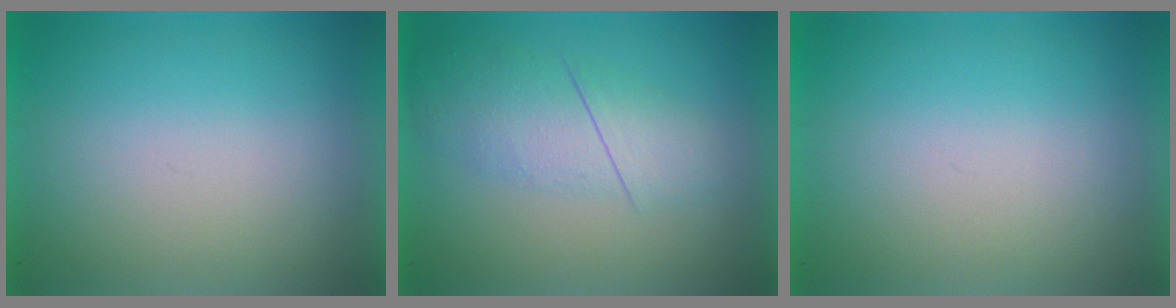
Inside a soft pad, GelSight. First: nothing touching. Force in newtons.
{"total": 2.8}
{"total": 0.0}